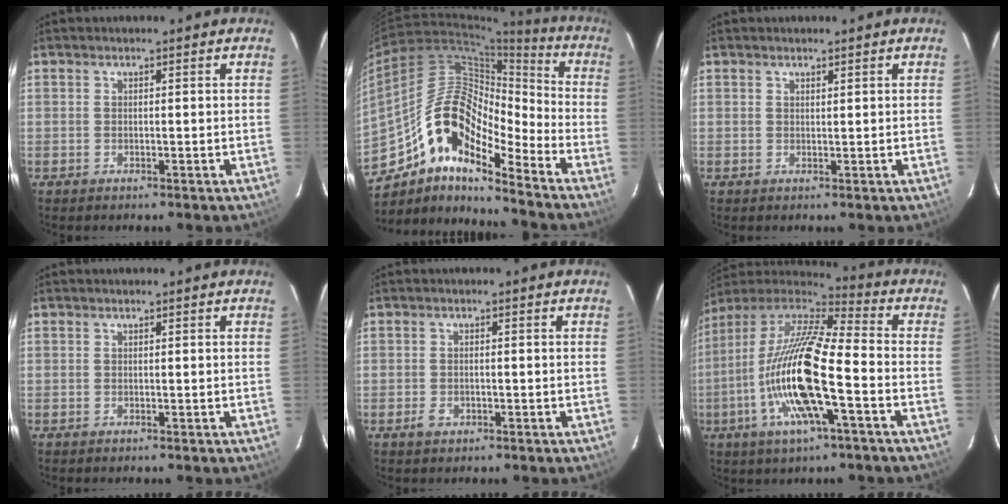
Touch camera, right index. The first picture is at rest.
{"total": 16.9, "force": [-10.9, 5.8, 11.5], "torque": [-0.197, 0.006, -0.214]}
{"total": 0.6, "force": [0.6, 0.1, 0.1], "torque": [-0.003, 0.000, 0.012]}
{"total": 0.0}
{"total": 2.3, "force": [-1.1, 1.4, 1.4], "torque": [-0.028, 0.000, -0.015]}
{"total": 20.3, "force": [-6.1, 3.9, 18.9], "torque": [-0.357, -0.026, -0.125]}